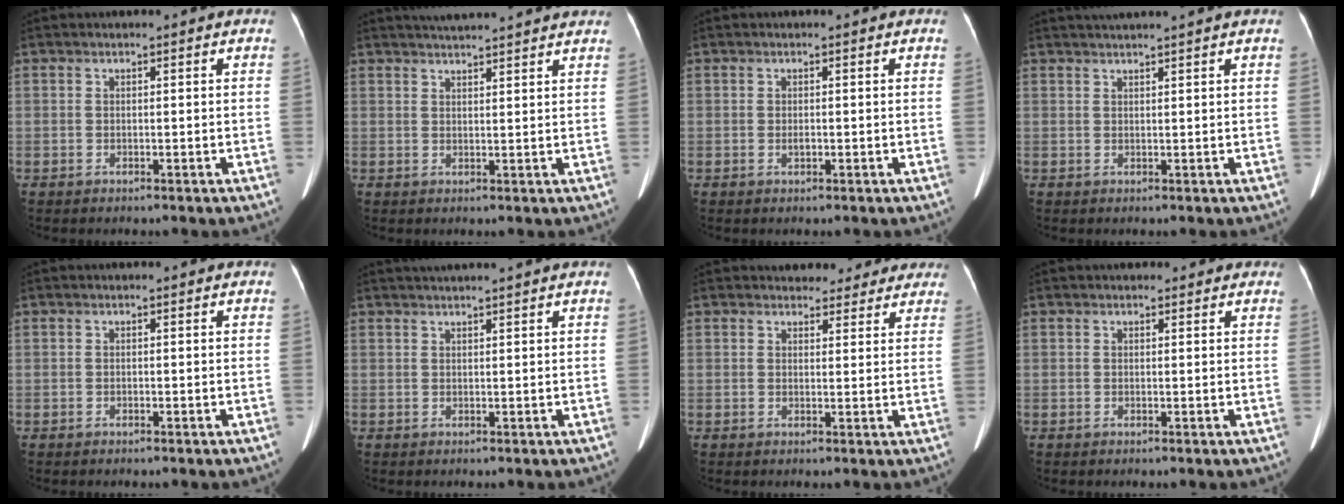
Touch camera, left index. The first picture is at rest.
{"total": 10.3, "force": [9.5, 0.2, 3.9], "torque": [-0.060, 0.029, 0.118]}
{"total": 0.7, "force": [-0.2, 0.3, 0.6], "torque": [-0.013, 0.000, -0.003]}
{"total": 3.9, "force": [3.4, -1.1, 1.7], "torque": [-0.019, 0.024, 0.054]}
{"total": 0.0}
{"total": 4.6, "force": [4.0, -1.0, 2.0], "torque": [-0.024, 0.027, 0.057]}
{"total": 7.5, "force": [6.7, 3.3, 1.1], "torque": [0.014, 0.007, 0.064]}
{"total": 1.6, "force": [1.3, 1.0, 0.3], "torque": [0.001, 0.010, 0.008]}